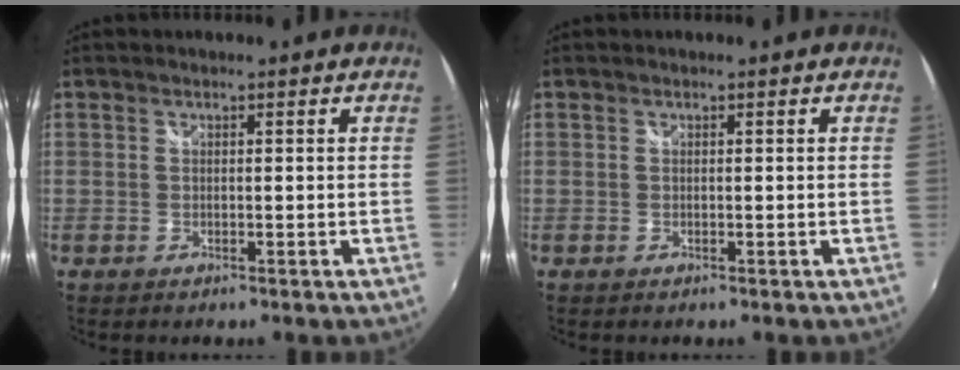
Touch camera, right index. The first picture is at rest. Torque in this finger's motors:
{"motor_torque": [0.02, 0.03, -0.03, 0.00]}